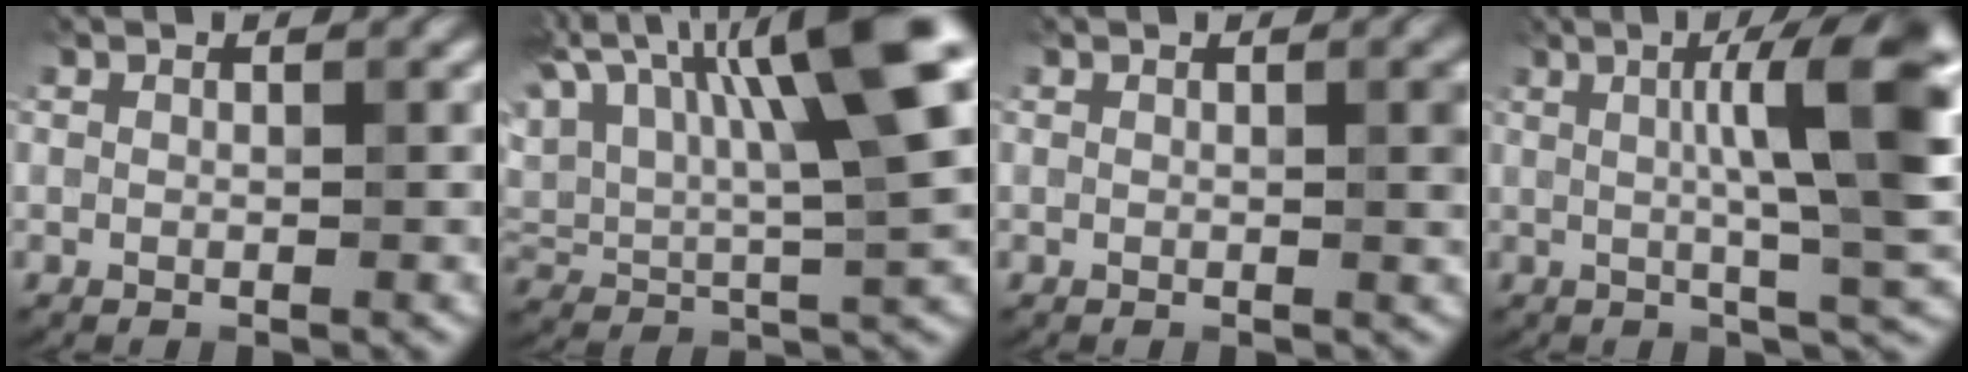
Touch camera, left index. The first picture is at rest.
{"total": 13.2, "force": [6.0, 4.0, 11.0], "torque": [-0.181, 0.029, 0.096]}
{"total": 1.8, "force": [0.2, 0.4, 1.8], "torque": [-0.020, 0.005, 0.002]}
{"total": 9.5, "force": [1.7, 1.6, 9.2], "torque": [-0.119, 0.012, 0.027]}